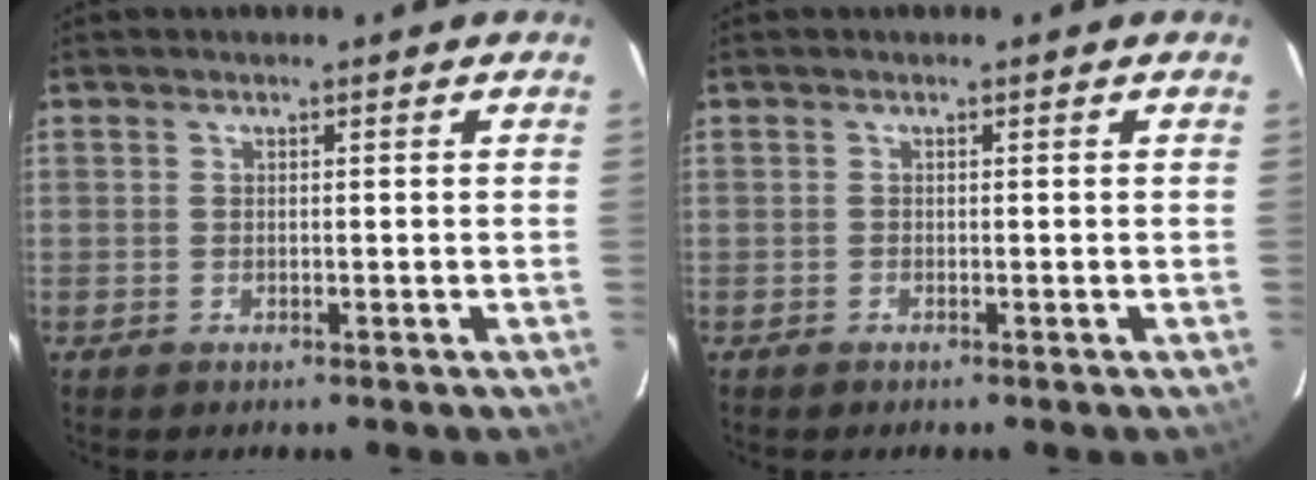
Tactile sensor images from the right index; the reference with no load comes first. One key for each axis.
{"total": 0.0}